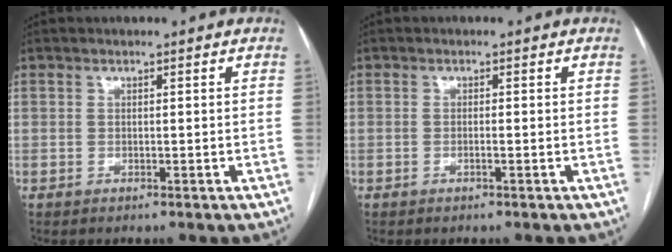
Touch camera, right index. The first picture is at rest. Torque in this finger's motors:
{"motor_torque": [-0.46, 0.34, -0.03, 0.00]}